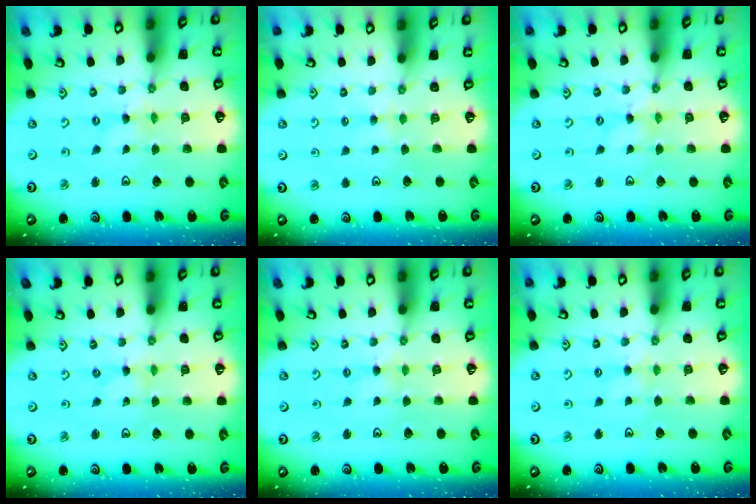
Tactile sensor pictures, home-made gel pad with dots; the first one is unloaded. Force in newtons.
{"total": 2.3, "press": 2.2, "slide": 0.5}
{"total": 0.7, "press": 0.7, "slide": 0.2}
{"total": 0.0}
{"total": 2.7, "press": 2.6, "slide": 0.4}
{"total": 2.5, "press": 2.5, "slide": 0.3}